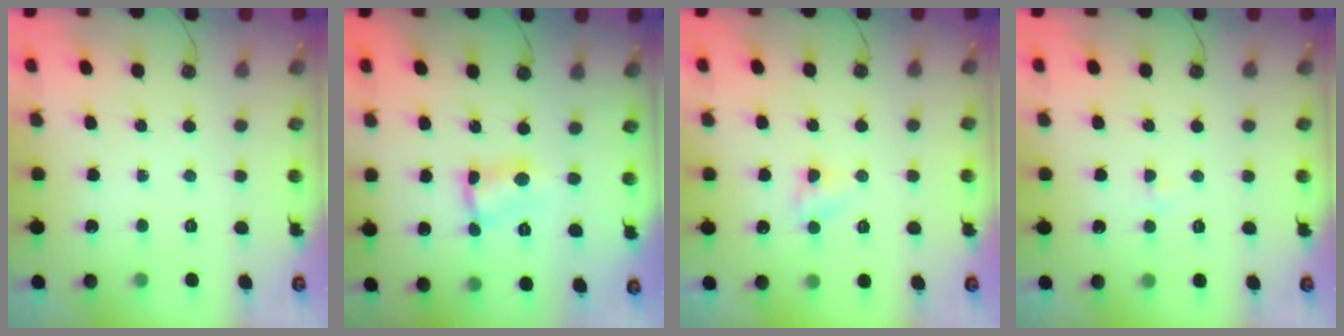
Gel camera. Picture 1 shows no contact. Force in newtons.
{"total": 3.8, "press": 3.8, "slide": 0.2}
{"total": 3.3, "press": 3.2, "slide": 0.5}
{"total": 1.6, "press": 1.6, "slide": 0.2}